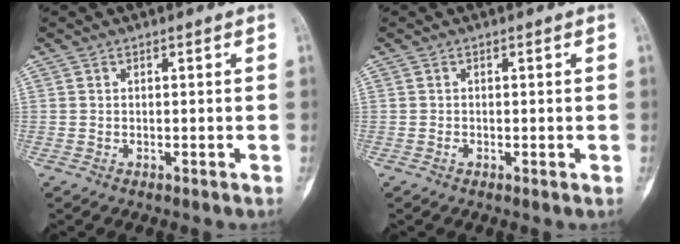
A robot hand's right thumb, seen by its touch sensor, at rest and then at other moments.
{"total": 0.6, "force": [-0.2, 0.4, 0.4], "torque": [-0.003, 0.000, -0.005]}